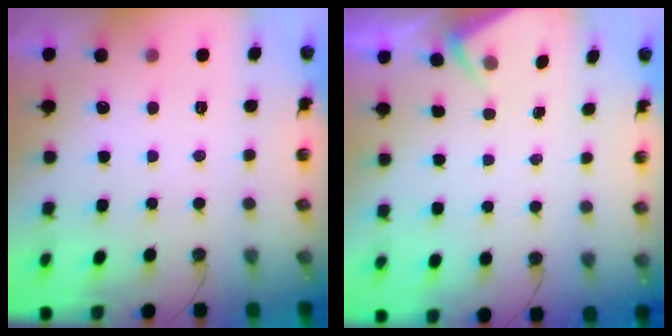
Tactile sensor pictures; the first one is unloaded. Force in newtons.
{"total": 2.4, "press": 2.4, "slide": 0.4}